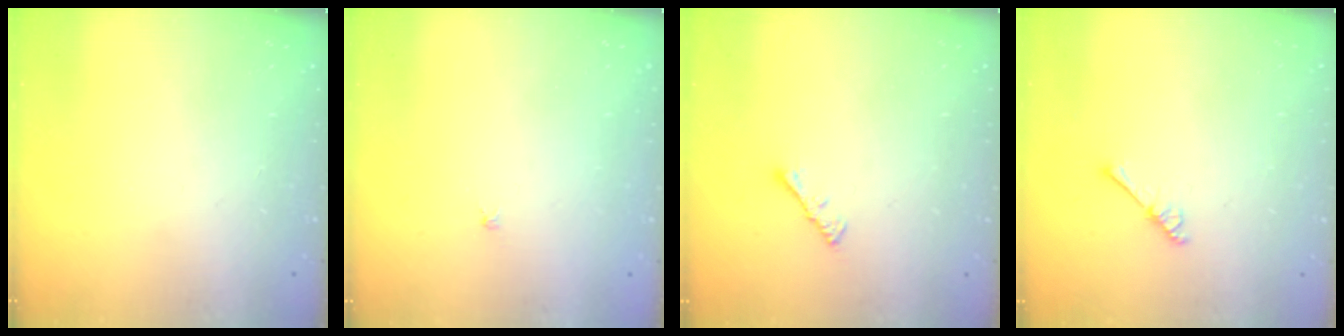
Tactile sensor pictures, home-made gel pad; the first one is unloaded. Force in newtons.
{"total": 1.0, "press": 0.9, "slide": 0.3}
{"total": 1.1, "press": 1.1, "slide": 0.4}
{"total": 2.6, "press": 2.6, "slide": 0.3}